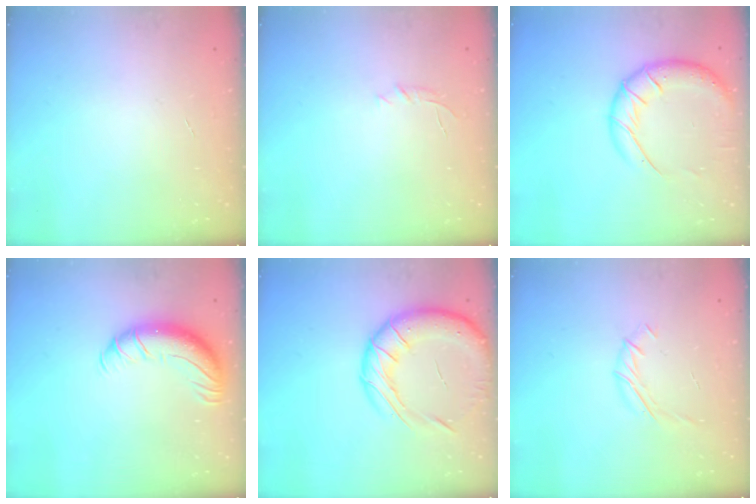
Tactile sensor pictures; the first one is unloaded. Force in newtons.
{"total": 4.7, "press": 4.6, "slide": 1.3}
{"total": 15.9, "press": 15.5, "slide": 3.4}
{"total": 11.8, "press": 11.4, "slide": 3.0}
{"total": 18.7, "press": 18.6, "slide": 1.6}
{"total": 5.8, "press": 5.7, "slide": 1.1}